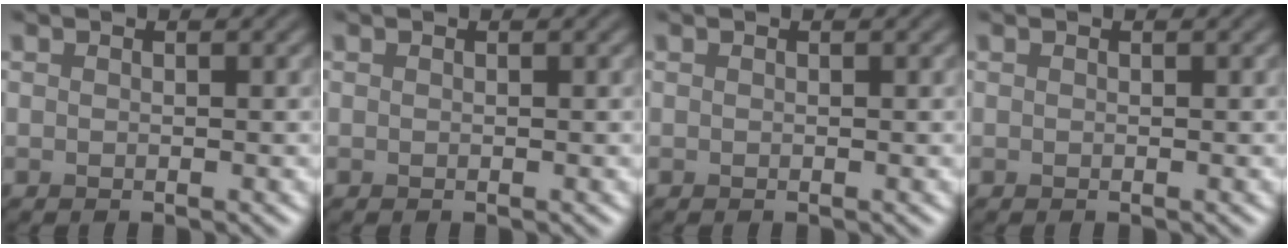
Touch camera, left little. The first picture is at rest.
{"total": 0.0}
{"total": 0.0}
{"total": 0.0}